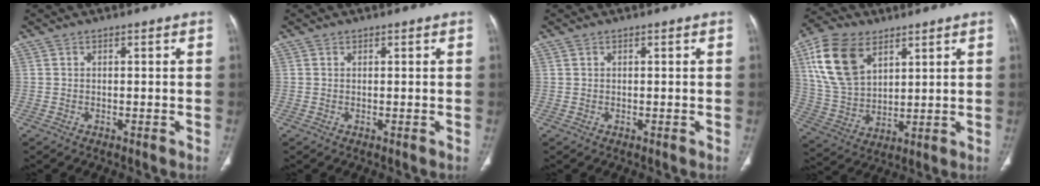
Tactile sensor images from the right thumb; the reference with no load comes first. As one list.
[{"total": 0.0}, {"total": 0.0}, {"total": 15.6, "force": [7.2, 9.5, 10.0], "torque": [-0.182, -0.019, 0.147]}]